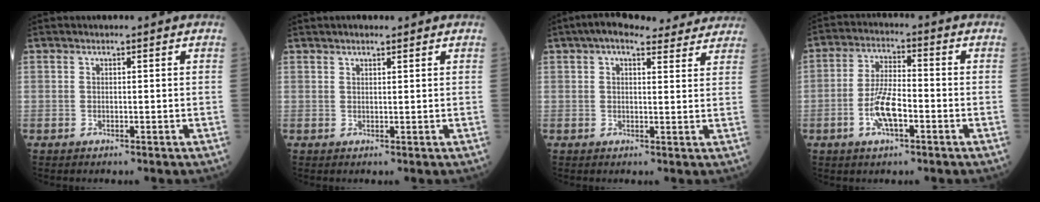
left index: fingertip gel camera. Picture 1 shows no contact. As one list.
[{"total": 1.9, "force": [1.6, 0.5, 1.0], "torque": [-0.015, 0.012, 0.023]}, {"total": 12.1, "force": [10.4, 3.5, 5.1], "torque": [-0.058, 0.039, 0.120]}, {"total": 7.0, "force": [-2.7, 2.1, 6.1], "torque": [-0.127, -0.001, -0.054]}]